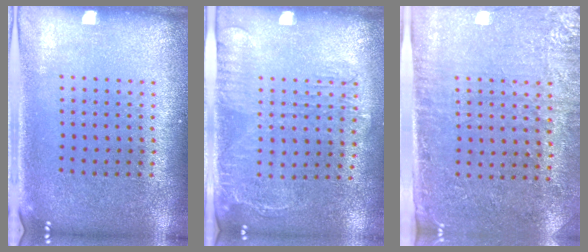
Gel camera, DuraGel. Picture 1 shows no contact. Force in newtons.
{"total": 1.6, "press": 1.2, "slide": 1.0}
{"total": 2.8, "press": 2.4, "slide": 1.4}